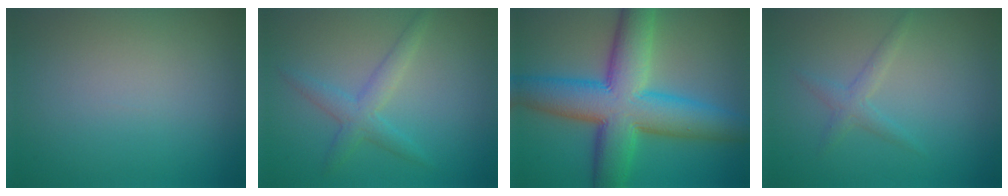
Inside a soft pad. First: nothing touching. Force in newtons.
{"total": 2.5, "press": 2.5, "slide": 0.1}
{"total": 11.5, "press": 11.5, "slide": 0.2}
{"total": 1.4, "press": 1.4, "slide": 0.1}